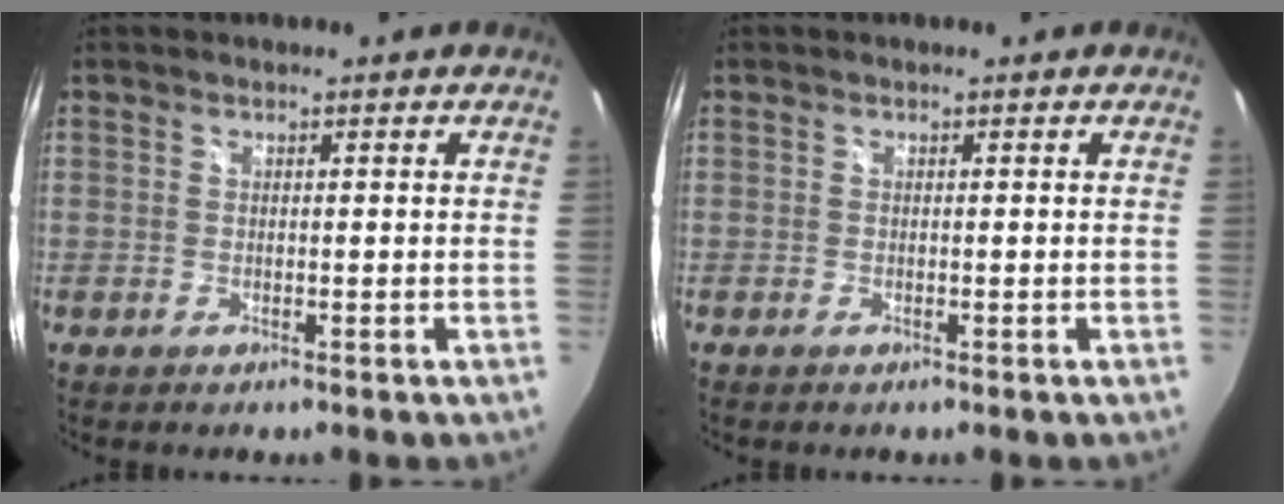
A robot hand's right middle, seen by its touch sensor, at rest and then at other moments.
{"total": 0.0}